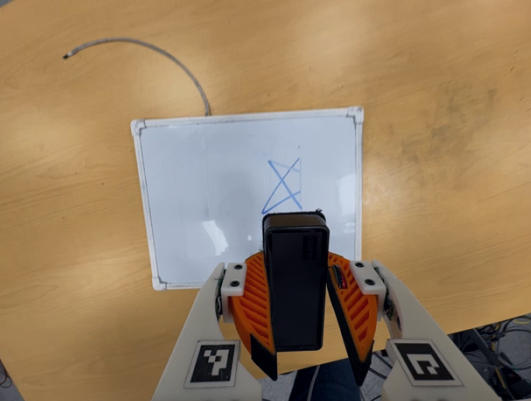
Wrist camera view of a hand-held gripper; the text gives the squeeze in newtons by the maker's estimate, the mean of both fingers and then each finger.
{"total": 7.0, "left": 7.4, "right": 6.6}